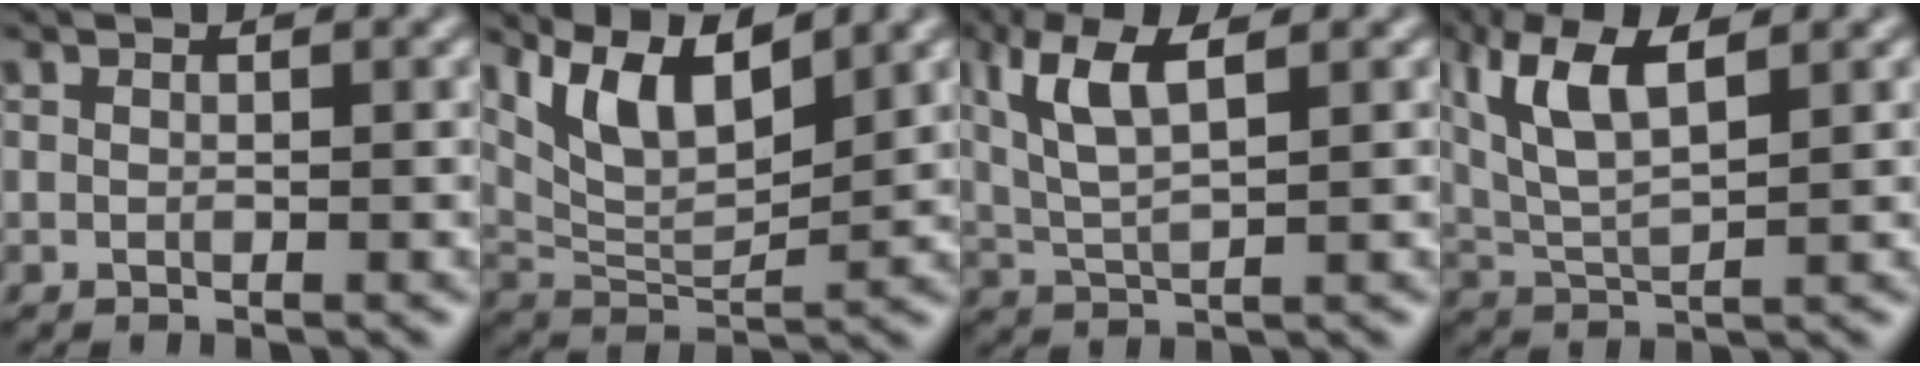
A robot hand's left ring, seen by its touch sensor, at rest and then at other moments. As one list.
[{"total": 7.0, "force": [3.8, 2.8, 5.2], "torque": [-0.100, 0.004, 0.070]}, {"total": 5.4, "force": [1.9, 2.0, 4.6], "torque": [-0.101, 0.012, 0.037]}, {"total": 6.5, "force": [2.4, 2.7, 5.4], "torque": [-0.117, 0.015, 0.044]}]